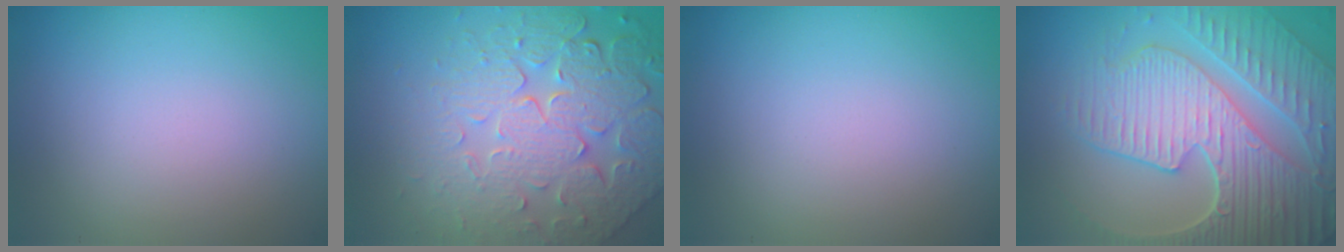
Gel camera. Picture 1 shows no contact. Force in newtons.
{"total": 8.1, "press": 5.7, "slide": 5.7}
{"total": 0.0}
{"total": 9.2, "press": 6.6, "slide": 6.4}